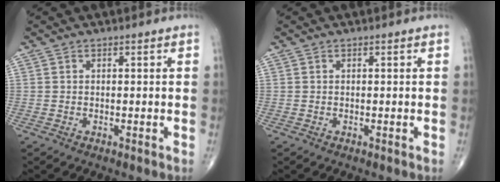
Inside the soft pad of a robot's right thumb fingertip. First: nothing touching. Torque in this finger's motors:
{"motor_torque": [0.00, 0.00, 0.04, 0.04, 0.00]}